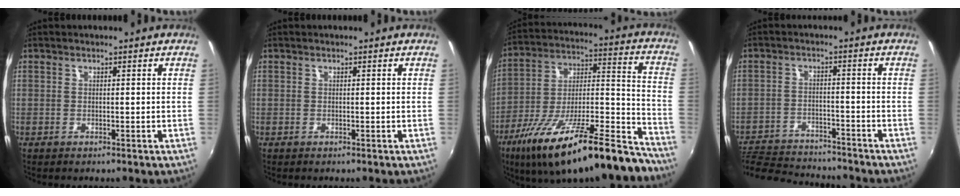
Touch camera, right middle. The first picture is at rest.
{"total": 0.0}
{"total": 27.0, "force": [-19.5, 5.8, 17.7], "torque": [-0.274, -0.025, -0.302]}
{"total": 15.7, "force": [-14.3, 3.7, 5.3], "torque": [-0.128, -0.008, -0.221]}